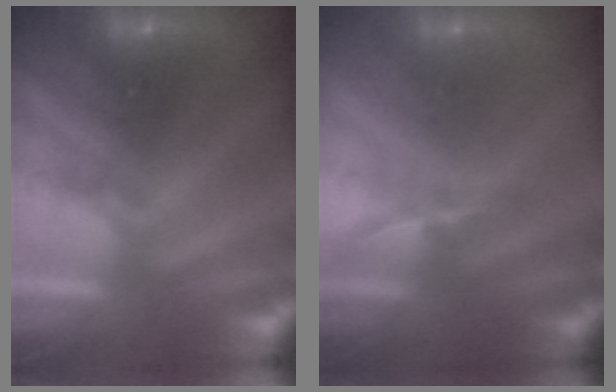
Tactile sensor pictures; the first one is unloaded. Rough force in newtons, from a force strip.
{"total": 1.1}